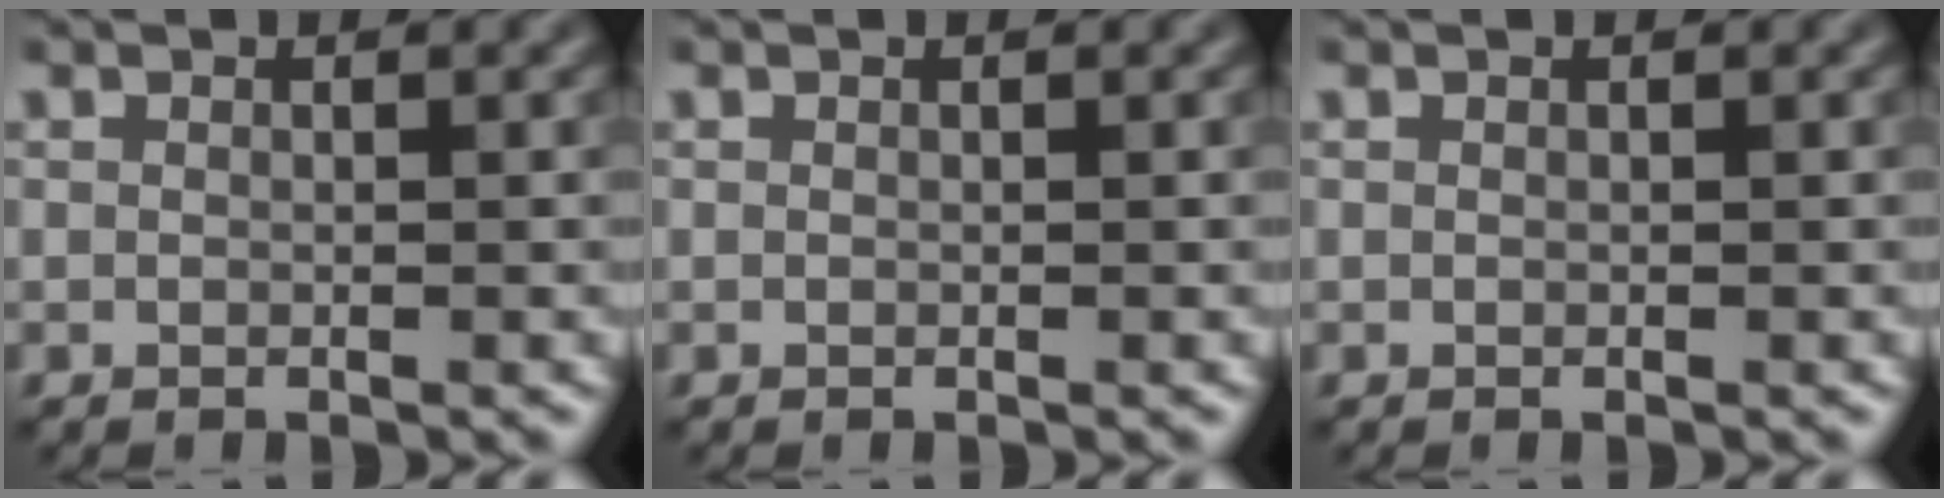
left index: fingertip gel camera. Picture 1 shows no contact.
{"total": 0.0}
{"total": 0.0}